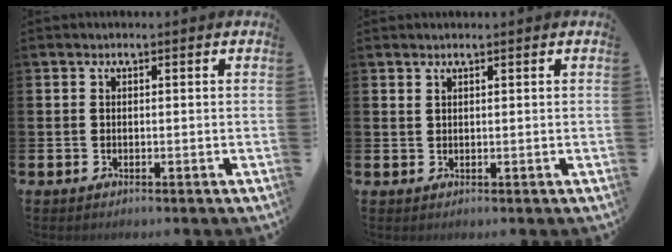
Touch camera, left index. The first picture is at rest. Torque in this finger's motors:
{"motor_torque": [0.08, 0.32, -0.02, 0.00]}